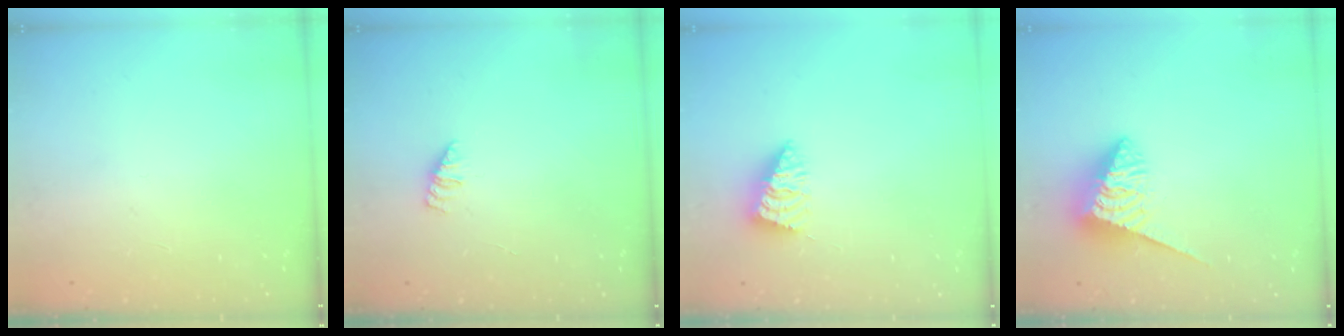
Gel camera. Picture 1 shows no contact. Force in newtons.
{"total": 1.4, "press": 1.3, "slide": 0.3}
{"total": 2.1, "press": 2.1, "slide": 0.1}
{"total": 4.6, "press": 4.5, "slide": 0.7}